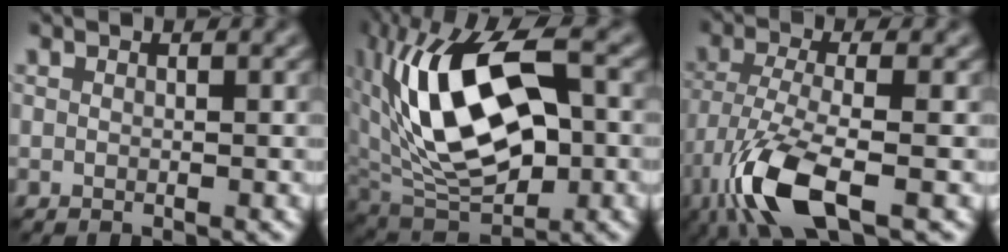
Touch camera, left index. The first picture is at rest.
{"total": 14.4, "force": [1.8, 7.5, 12.1], "torque": [-0.226, 0.011, 0.024]}
{"total": 7.5, "force": [-4.4, 2.1, 5.7], "torque": [-0.126, -0.011, -0.095]}